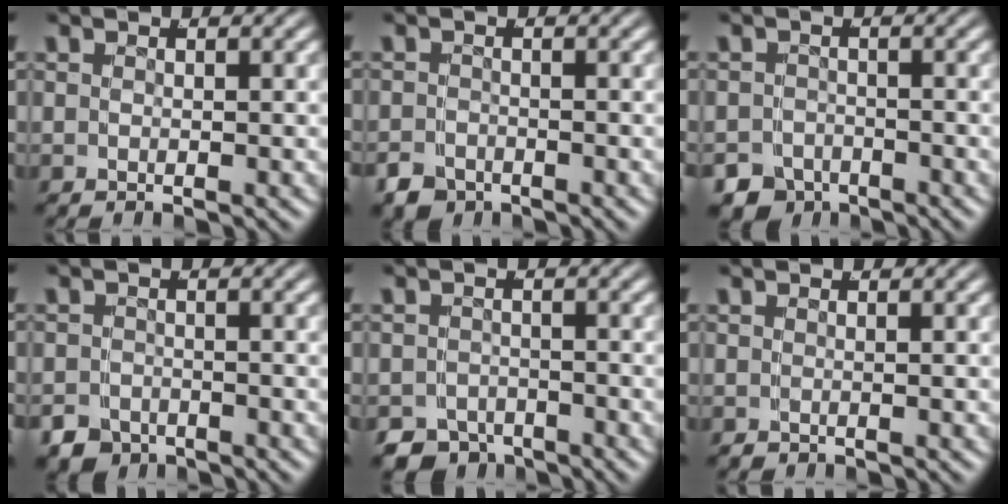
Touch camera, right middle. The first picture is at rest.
{"total": 3.0, "force": [-2.3, 1.9, 0.6], "torque": [0.003, -0.009, -0.040]}
{"total": 5.9, "force": [-4.5, 3.8, 1.0], "torque": [0.007, -0.015, -0.077]}
{"total": 4.1, "force": [-3.1, 2.6, 0.7], "torque": [0.008, -0.012, -0.053]}
{"total": 5.8, "force": [-4.8, 3.2, 0.8], "torque": [0.018, -0.009, -0.082]}
{"total": 0.0}